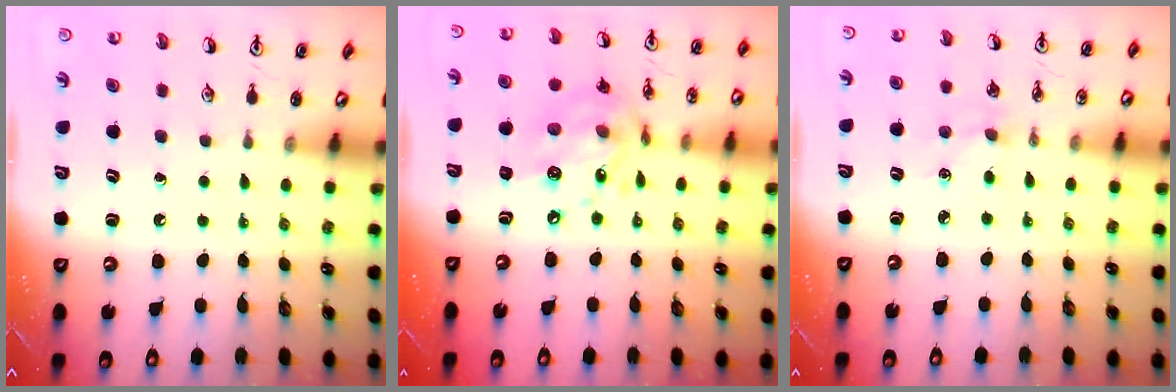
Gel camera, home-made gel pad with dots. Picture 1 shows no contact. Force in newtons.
{"total": 14.8, "press": 14.8, "slide": 1.0}
{"total": 2.7, "press": 2.7, "slide": 0.4}